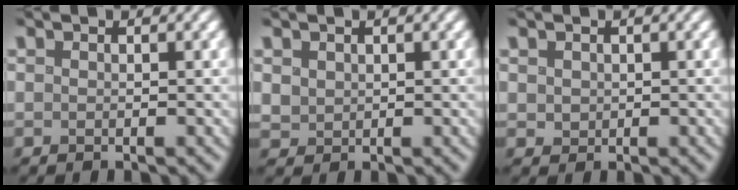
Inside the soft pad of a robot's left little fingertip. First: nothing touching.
{"total": 1.2, "force": [0.3, 1.1, 0.3], "torque": [-0.009, -0.004, 0.012]}
{"total": 1.0, "force": [0.1, 0.9, 0.3], "torque": [-0.007, -0.001, 0.003]}